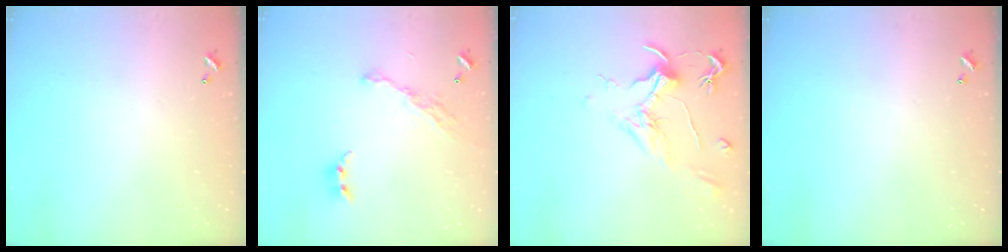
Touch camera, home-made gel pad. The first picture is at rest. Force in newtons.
{"total": 10.4, "press": 10.3, "slide": 1.2}
{"total": 2.0, "press": 1.7, "slide": 0.9}
{"total": 0.0}